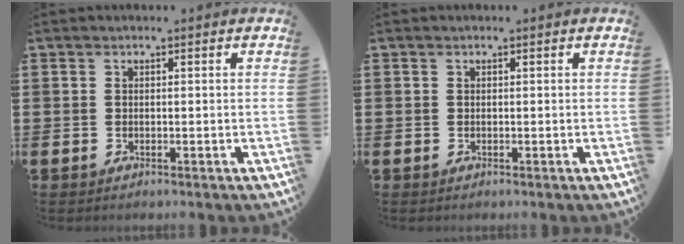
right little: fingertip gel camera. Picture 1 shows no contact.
{"total": 0.0}